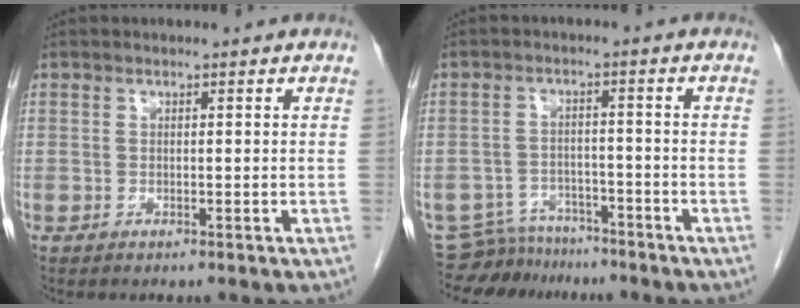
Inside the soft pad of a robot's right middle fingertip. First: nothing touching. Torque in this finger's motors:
{"motor_torque": [-0.49, -0.18, -0.05, -0.02]}